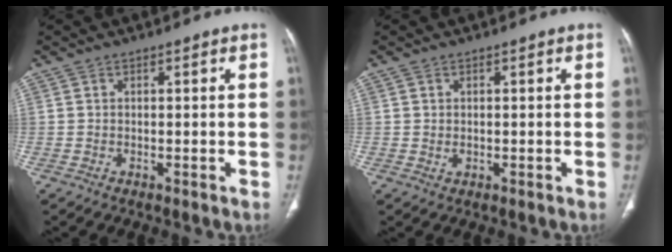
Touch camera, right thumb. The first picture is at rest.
{"total": 1.0, "force": [0.1, 0.7, 0.6], "torque": [-0.013, -0.003, 0.005]}